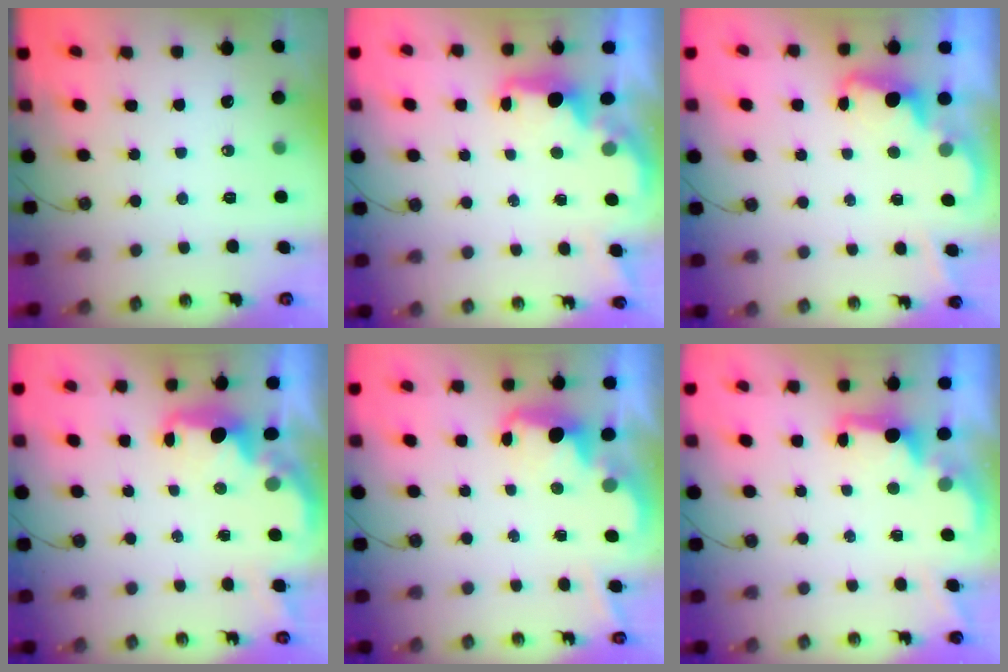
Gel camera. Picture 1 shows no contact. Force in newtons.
{"total": 2.0, "press": 1.9, "slide": 0.7}
{"total": 2.1, "press": 2.1, "slide": 0.5}
{"total": 3.0, "press": 2.9, "slide": 0.6}
{"total": 2.6, "press": 2.6, "slide": 0.5}
{"total": 2.1, "press": 1.9, "slide": 0.8}